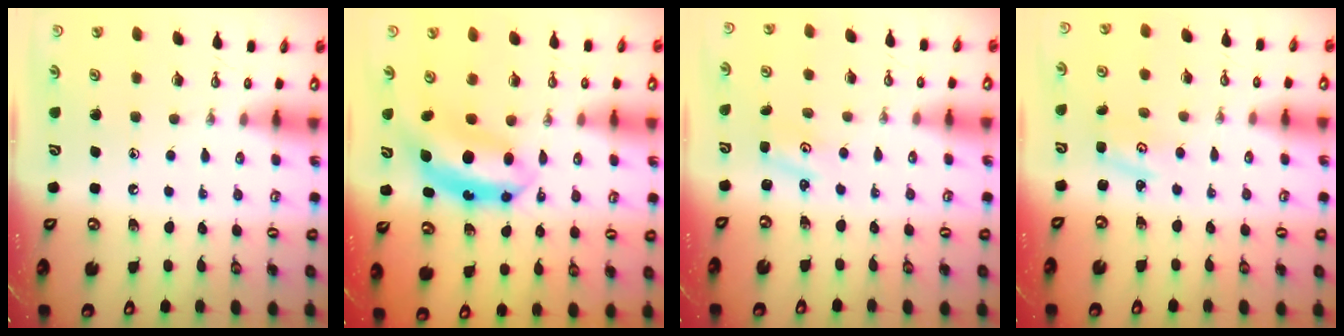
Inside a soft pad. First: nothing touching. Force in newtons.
{"total": 7.0, "press": 7.0, "slide": 0.7}
{"total": 1.5, "press": 1.4, "slide": 0.2}
{"total": 1.7, "press": 1.7, "slide": 0.2}